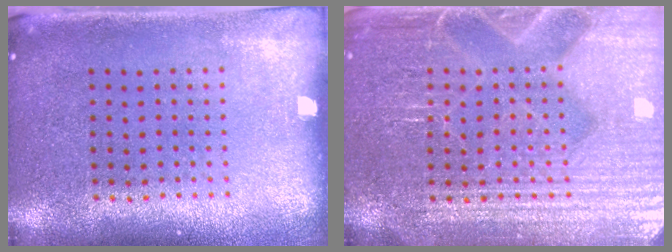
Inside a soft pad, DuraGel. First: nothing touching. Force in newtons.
{"total": 4.3, "press": 4.3, "slide": 0.6}